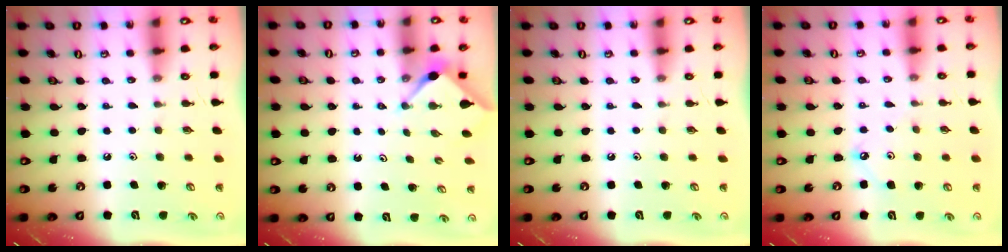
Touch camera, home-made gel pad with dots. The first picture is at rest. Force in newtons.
{"total": 2.9, "press": 2.8, "slide": 0.5}
{"total": 0.0}
{"total": 4.5, "press": 4.5, "slide": 0.2}